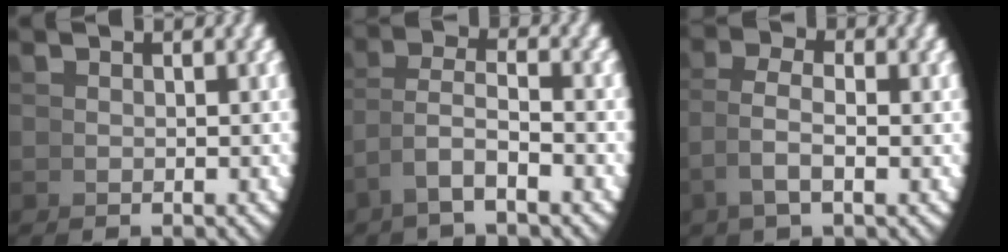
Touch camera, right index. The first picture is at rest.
{"total": 3.1, "force": [0.1, 1.4, 2.8], "torque": [-0.061, -0.007, 0.006]}
{"total": 2.2, "force": [0.2, 0.2, 2.2], "torque": [-0.053, -0.006, 0.012]}